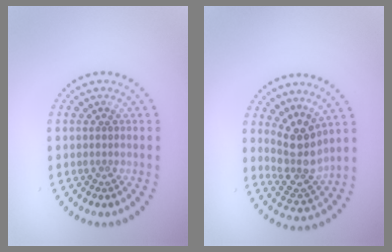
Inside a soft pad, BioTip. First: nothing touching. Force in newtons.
{"total": 4.0, "press": 3.1, "slide": 2.4}